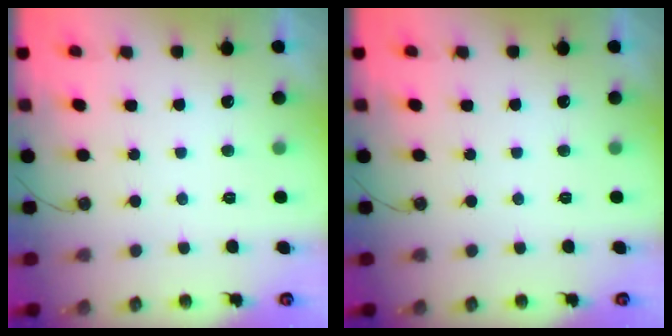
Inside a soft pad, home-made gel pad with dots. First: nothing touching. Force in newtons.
{"total": 0.0}